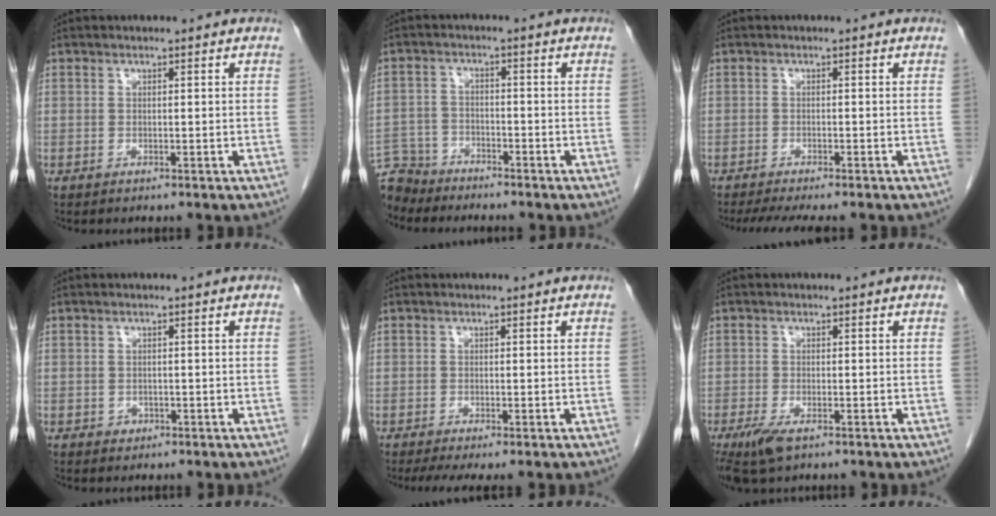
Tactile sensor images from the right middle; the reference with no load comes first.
{"total": 7.0, "force": [-6.6, 2.4, -0.2], "torque": [0.001, -0.002, -0.125]}
{"total": 6.4, "force": [-5.4, 0.6, 3.5], "torque": [-0.046, -0.011, -0.083]}
{"total": 0.8, "force": [-0.3, 0.7, 0.2], "torque": [-0.003, 0.002, -0.003]}
{"total": 3.8, "force": [-2.6, 0.5, 2.7], "torque": [-0.043, -0.013, -0.041]}
{"total": 4.5, "force": [-2.6, 1.4, 3.3], "torque": [-0.071, -0.011, -0.044]}